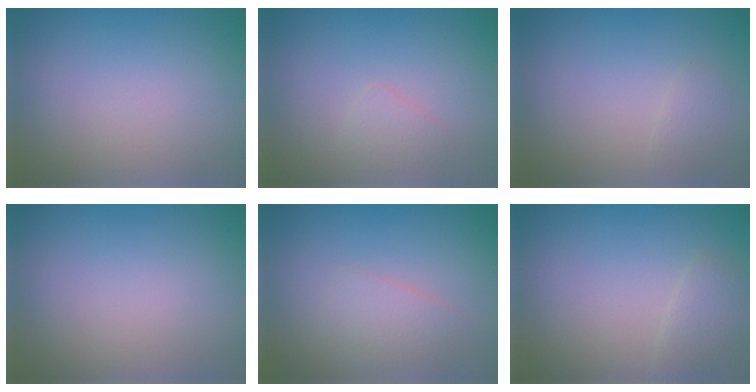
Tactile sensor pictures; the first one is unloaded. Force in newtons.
{"total": 1.1, "press": 1.1, "slide": 0.1}
{"total": 0.9, "press": 0.9, "slide": 0.0}
{"total": 0.0}
{"total": 2.1, "press": 2.1, "slide": 0.0}
{"total": 1.6, "press": 1.6, "slide": 0.1}